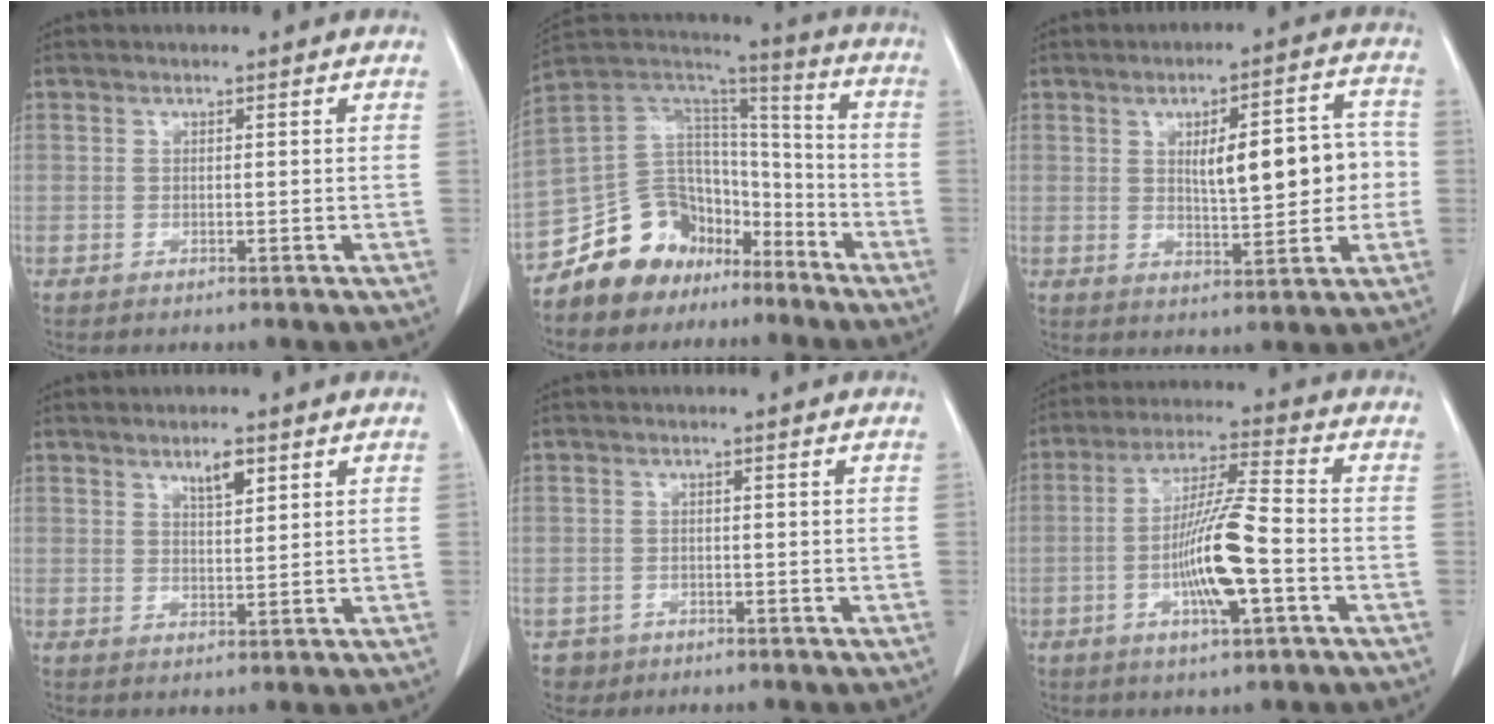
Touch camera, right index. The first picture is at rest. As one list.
[{"total": 14.6, "force": [-10.2, 9.7, 3.8], "torque": [-0.063, 0.097, -0.172]}, {"total": 10.8, "force": [0.5, 3.4, 10.2], "torque": [-0.138, 0.026, 0.017]}, {"total": 3.1, "force": [2.0, 0.8, 2.3], "torque": [-0.041, -0.002, 0.034]}, {"total": 2.2, "force": [-1.1, 1.8, -0.2], "torque": [0.000, 0.008, -0.018]}, {"total": 11.1, "force": [-3.0, 0.9, 10.7], "torque": [-0.201, -0.001, -0.058]}]